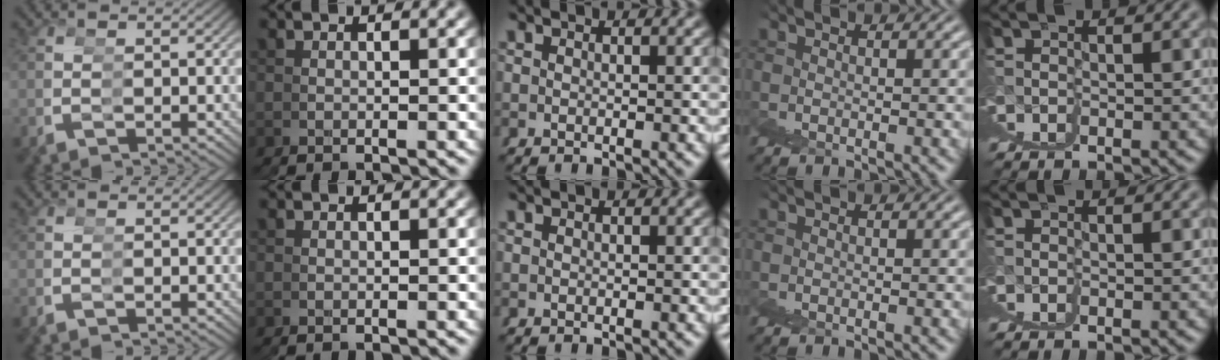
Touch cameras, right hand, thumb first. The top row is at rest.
{}